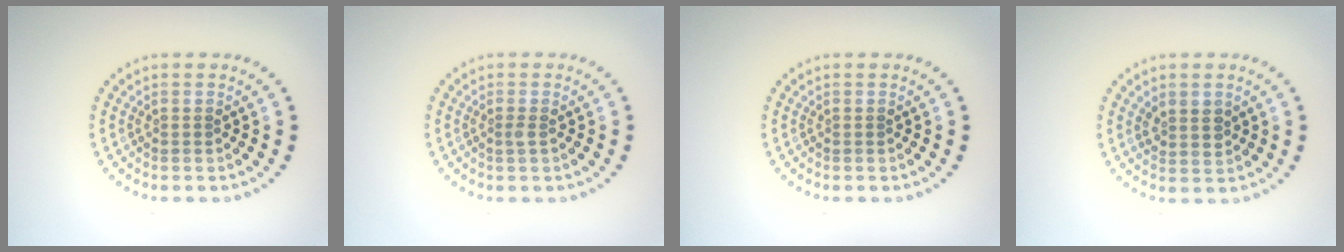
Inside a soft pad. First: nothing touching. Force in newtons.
{"total": 0.6, "press": 0.3, "slide": 0.4}
{"total": 0.0}
{"total": 1.9, "press": 1.7, "slide": 0.8}